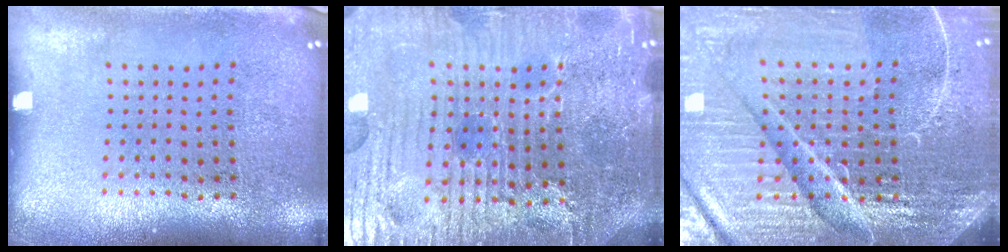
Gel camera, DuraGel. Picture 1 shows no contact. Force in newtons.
{"total": 6.0, "press": 5.6, "slide": 2.3}
{"total": 6.5, "press": 5.8, "slide": 3.0}